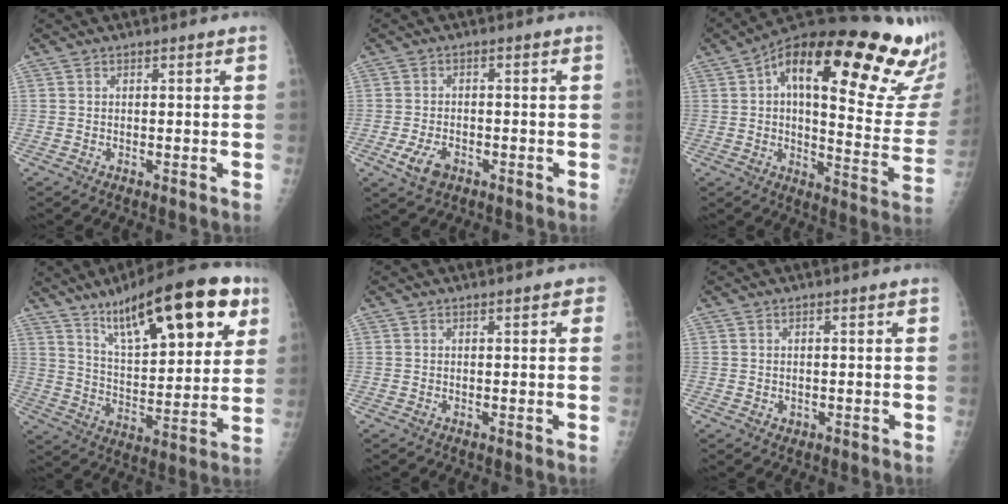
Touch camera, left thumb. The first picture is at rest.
{"total": 4.9, "force": [-2.3, 3.0, 3.1], "torque": [-0.060, 0.006, -0.039]}
{"total": 32.4, "force": [15.9, 9.5, 26.6], "torque": [-0.296, -0.011, 0.224]}
{"total": 24.2, "force": [12.7, 8.4, 18.8], "torque": [-0.249, -0.032, 0.204]}
{"total": 1.5, "force": [0.6, 0.7, 1.2], "torque": [-0.008, 0.002, 0.005]}
{"total": 1.0, "force": [-0.1, 0.9, 0.4], "torque": [-0.003, 0.001, 0.001]}